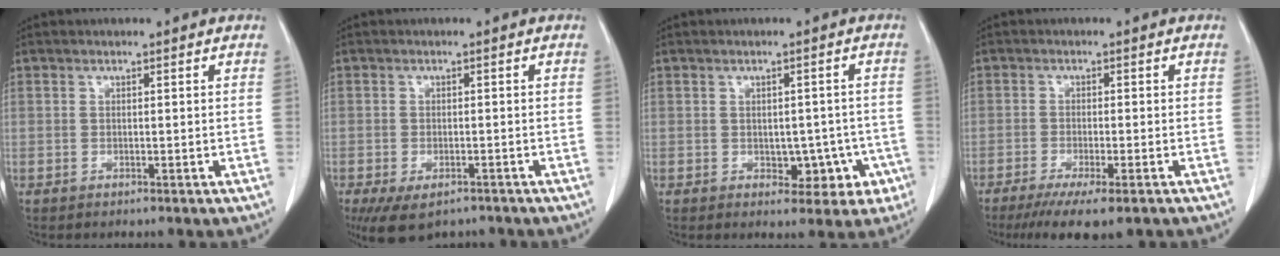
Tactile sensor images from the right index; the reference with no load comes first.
{"total": 8.4, "force": [-5.9, 3.7, 4.7], "torque": [-0.082, -0.010, -0.090]}
{"total": 5.8, "force": [-1.6, 4.2, 3.6], "torque": [-0.023, 0.015, -0.008]}
{"total": 8.8, "force": [-6.4, 1.2, 5.9], "torque": [-0.085, -0.019, -0.097]}